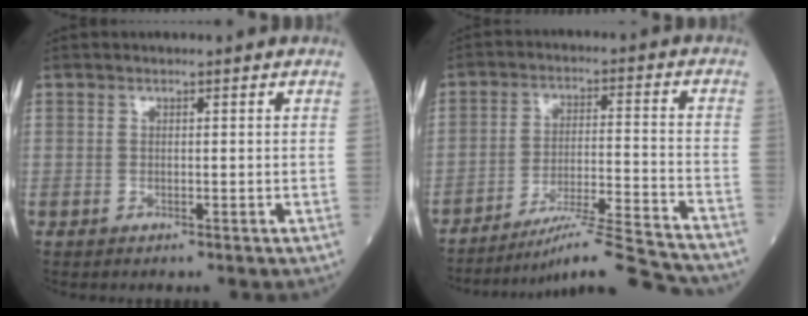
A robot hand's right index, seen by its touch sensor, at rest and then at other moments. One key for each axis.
{"total": 15.0, "fx": -14.1, "fy": -1.7, "fz": 4.9, "tx": -0.075, "ty": 0.000, "tz": -0.220}